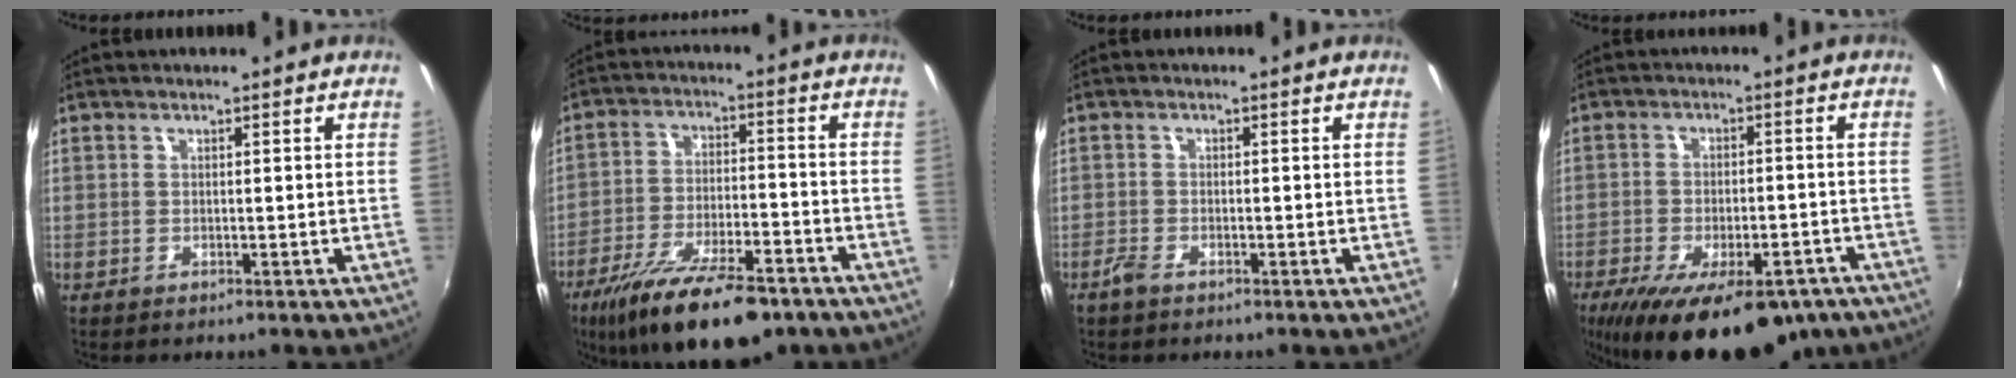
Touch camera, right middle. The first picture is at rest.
{"total": 18.1, "force": [-12.7, 6.2, 11.3], "torque": [-0.218, -0.034, -0.204]}
{"total": 2.1, "force": [-1.7, 0.6, 1.0], "torque": [-0.030, -0.004, -0.036]}
{"total": 21.9, "force": [-15.2, 8.8, 13.1], "torque": [-0.241, -0.036, -0.209]}